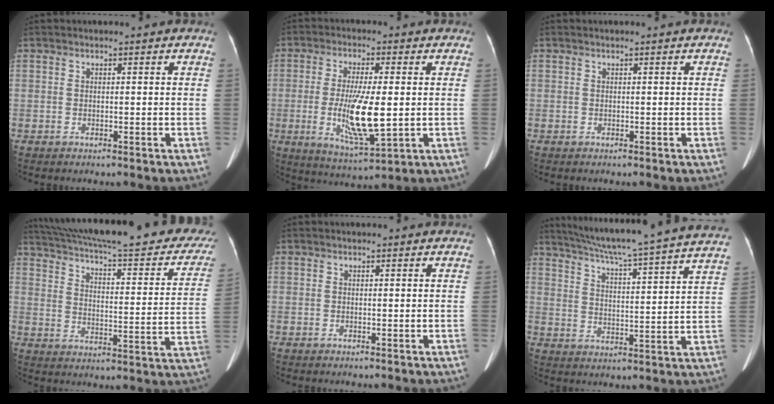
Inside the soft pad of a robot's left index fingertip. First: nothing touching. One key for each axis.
{"total": 10.9, "fx": -0.9, "fy": 2.1, "fz": 10.6, "tx": -0.208, "ty": -0.022, "tz": -0.010}
{"total": 0.0}
{"total": 32.9, "fx": 27.9, "fy": 5.8, "fz": 16.5, "tx": -0.251, "ty": -0.045, "tz": 0.346}
{"total": 0.0}
{"total": 25.3, "fx": 22.6, "fy": -0.9, "fz": 11.3, "tx": -0.187, "ty": -0.034, "tz": 0.297}